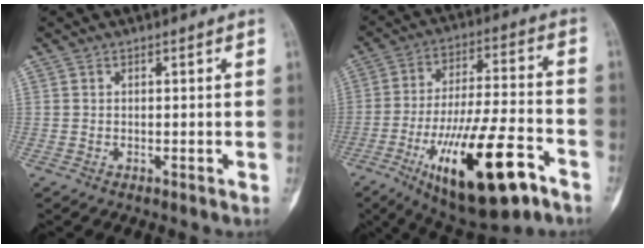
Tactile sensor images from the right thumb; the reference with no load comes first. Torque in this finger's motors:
{"motor_torque": [1.69, 1.02, 2.06, -0.71, 0.69]}